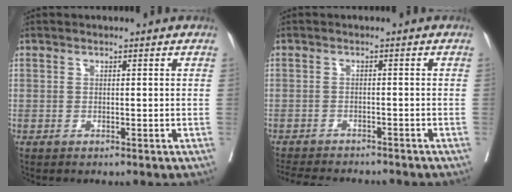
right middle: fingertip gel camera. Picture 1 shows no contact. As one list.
[{"total": 10.8, "force": [-9.9, 2.0, 3.9], "torque": [-0.065, -0.007, -0.133]}]